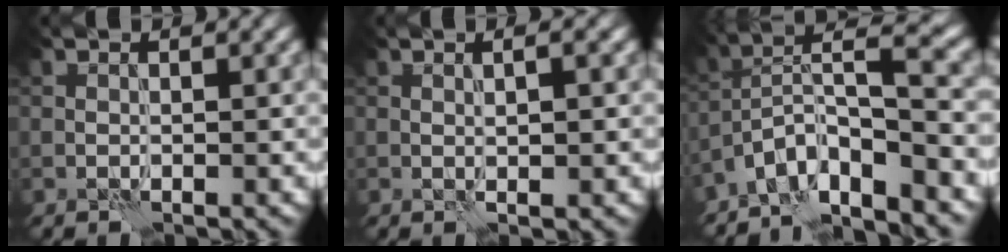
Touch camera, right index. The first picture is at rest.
{"total": 1.7, "force": [0.3, 0.1, 1.7], "torque": [-0.023, -0.001, 0.006]}
{"total": 7.8, "force": [-5.4, 1.9, 5.4], "torque": [-0.077, 0.008, -0.102]}